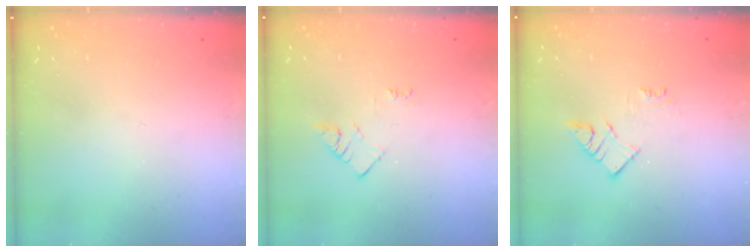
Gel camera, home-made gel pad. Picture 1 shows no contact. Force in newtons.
{"total": 3.3, "press": 3.3, "slide": 0.4}
{"total": 5.7, "press": 5.7, "slide": 0.2}